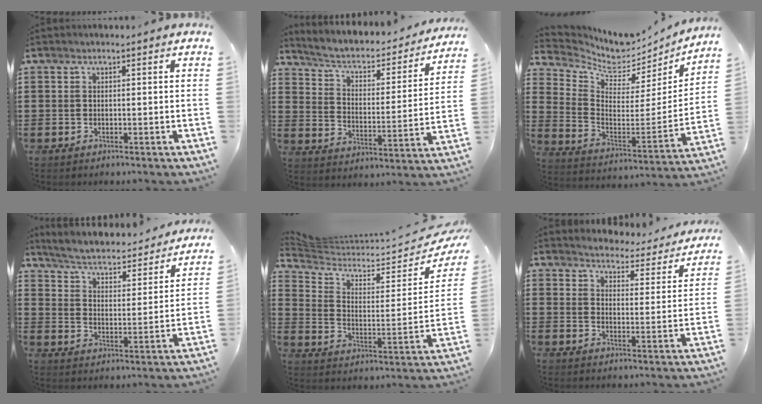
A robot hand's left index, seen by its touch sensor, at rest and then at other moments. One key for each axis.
{"total": 3.7, "fx": 2.5, "fy": 1.7, "fz": 2.1, "tx": -0.056, "ty": -0.021, "tz": 0.031}
{"total": 5.5, "fx": 5.0, "fy": 2.1, "fz": 1.3, "tx": -0.060, "ty": -0.052, "tz": 0.085}
{"total": 3.5, "fx": 3.2, "fy": 0.4, "fz": 1.4, "tx": -0.048, "ty": -0.032, "tz": 0.045}
{"total": 5.3, "fx": 4.8, "fy": 1.3, "fz": 1.7, "tx": -0.064, "ty": -0.045, "tz": 0.079}
{"total": 3.6, "fx": 3.6, "fy": 0.0, "fz": 0.2, "tx": -0.027, "ty": -0.033, "tz": 0.056}